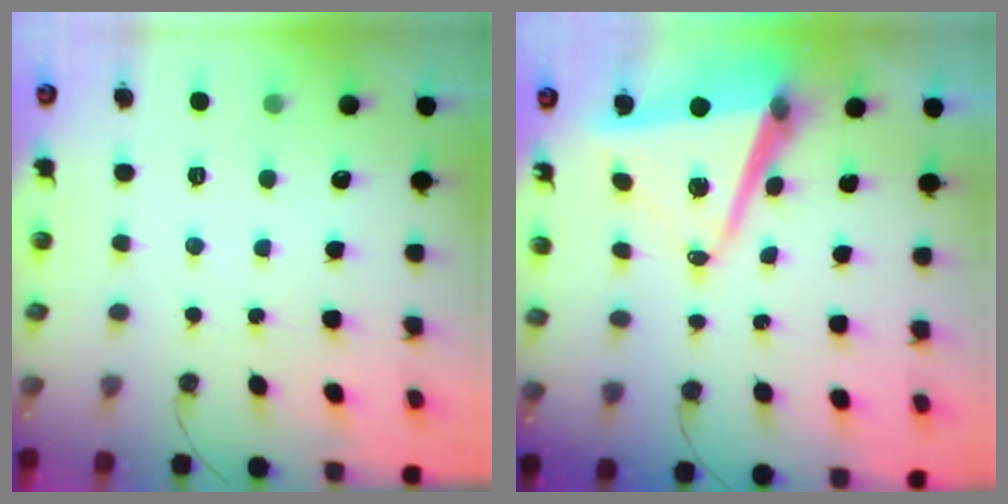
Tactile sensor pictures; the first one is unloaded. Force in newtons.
{"total": 11.8, "press": 11.3, "slide": 3.2}